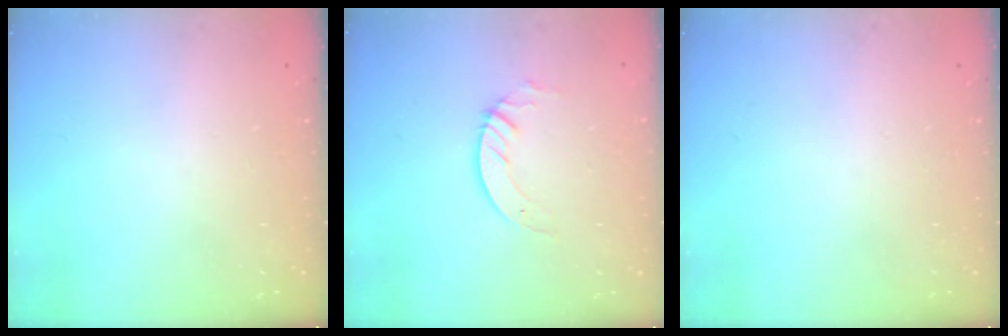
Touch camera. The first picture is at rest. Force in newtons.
{"total": 3.1, "press": 3.1, "slide": 0.2}
{"total": 0.0}